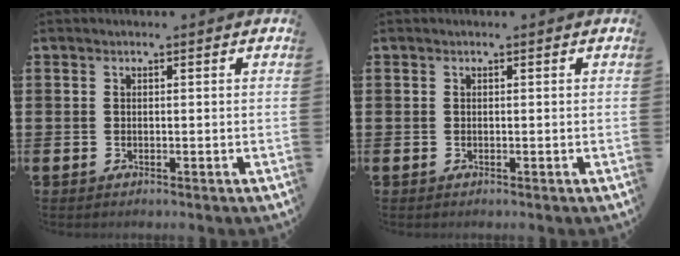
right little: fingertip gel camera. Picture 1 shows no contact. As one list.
[{"total": 0.0}]